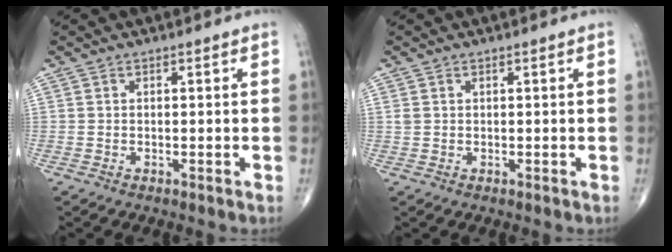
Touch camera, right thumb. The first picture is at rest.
{"total": 0.8, "force": [0.4, 0.6, 0.4], "torque": [-0.006, 0.004, 0.010]}